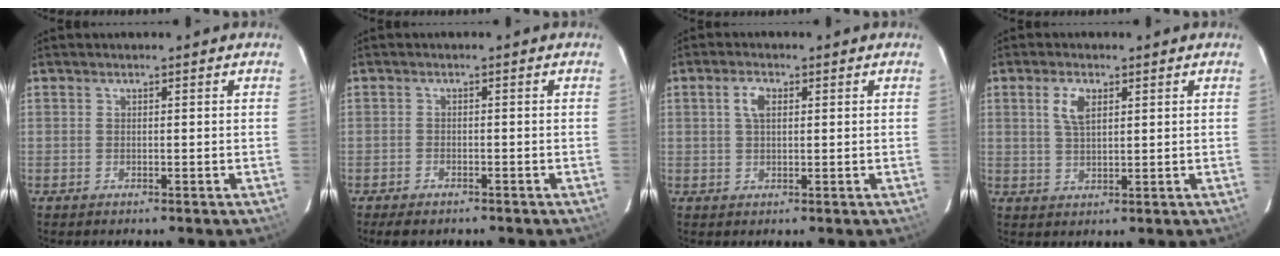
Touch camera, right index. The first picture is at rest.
{"total": 3.1, "force": [-2.3, 1.3, 1.6], "torque": [-0.045, -0.010, -0.034]}
{"total": 3.1, "force": [0.9, 1.7, 2.5], "torque": [-0.050, 0.009, 0.017]}
{"total": 4.4, "force": [1.8, 2.1, 3.5], "torque": [-0.067, 0.006, 0.035]}